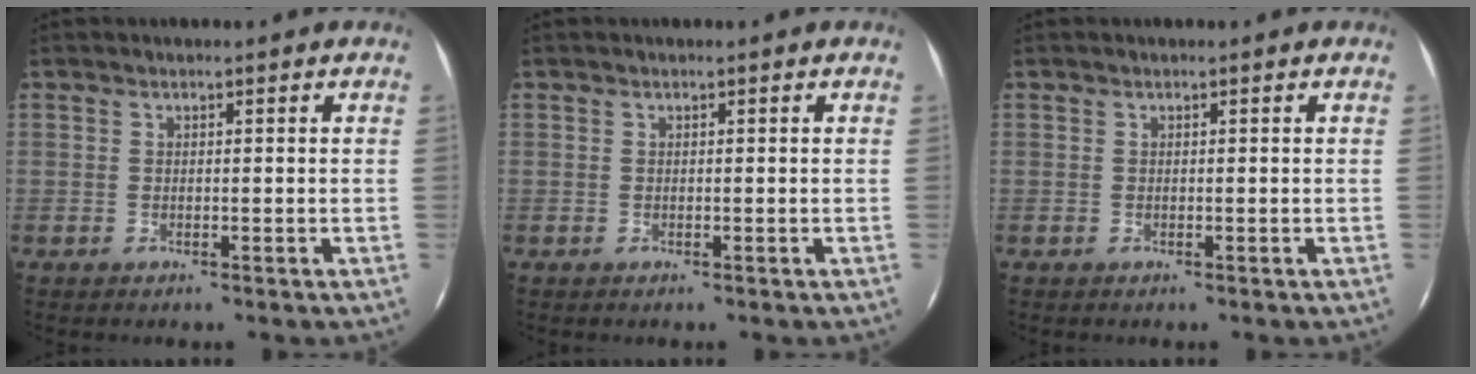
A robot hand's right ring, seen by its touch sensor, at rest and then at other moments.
{"total": 0.0}
{"total": 0.0}